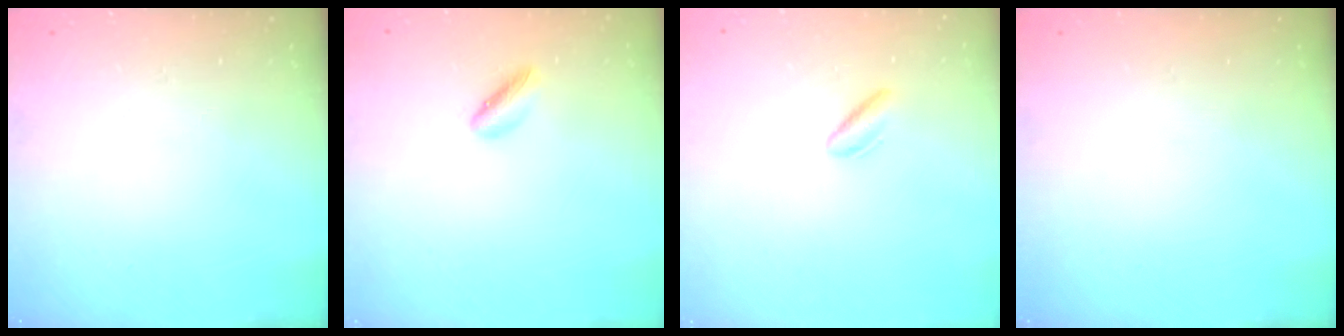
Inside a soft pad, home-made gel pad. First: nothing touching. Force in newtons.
{"total": 3.2, "press": 3.1, "slide": 0.8}
{"total": 2.4, "press": 2.1, "slide": 1.2}
{"total": 0.0}